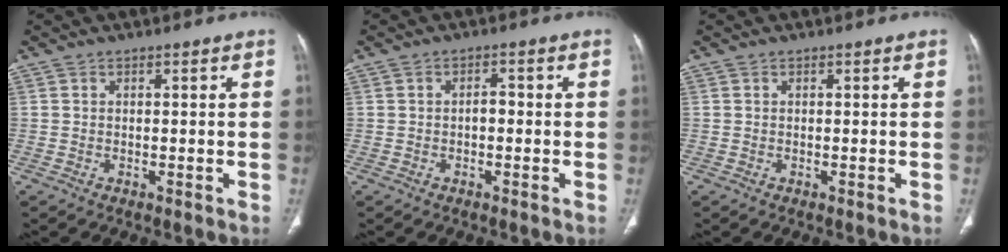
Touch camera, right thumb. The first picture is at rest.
{"total": 1.7, "force": [-0.3, 1.0, 1.4], "torque": [-0.014, 0.008, -0.008]}
{"total": 0.0}